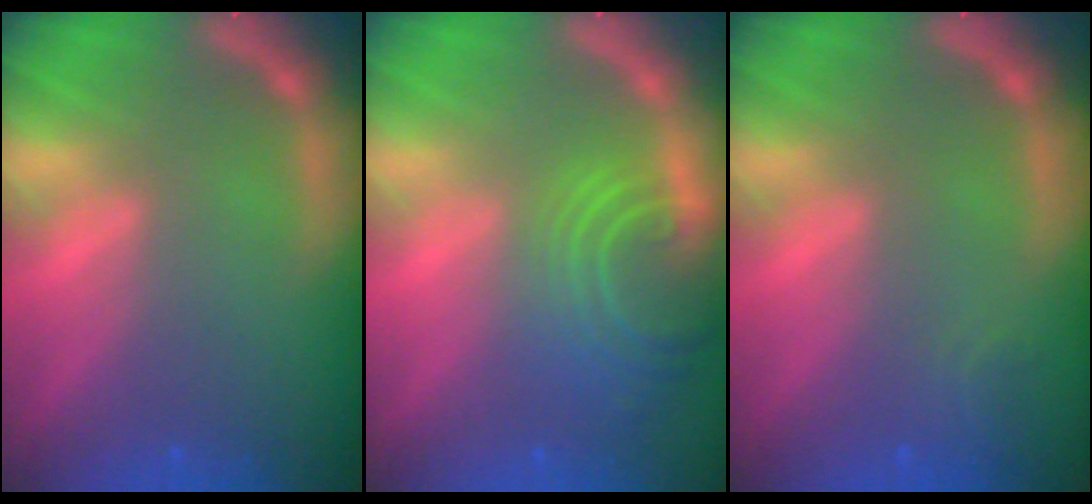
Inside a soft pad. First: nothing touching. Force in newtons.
{"total": 7.6}
{"total": 1.4}